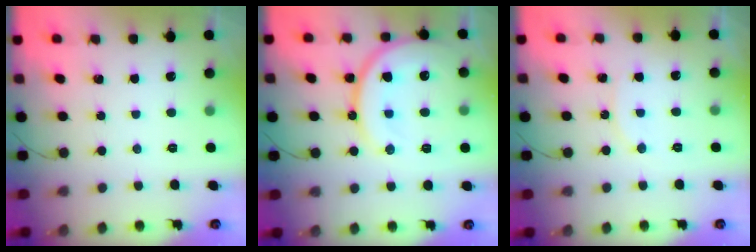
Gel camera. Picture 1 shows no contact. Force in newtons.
{"total": 18.5, "press": 18.1, "slide": 3.7}
{"total": 6.1, "press": 6.1, "slide": 0.8}